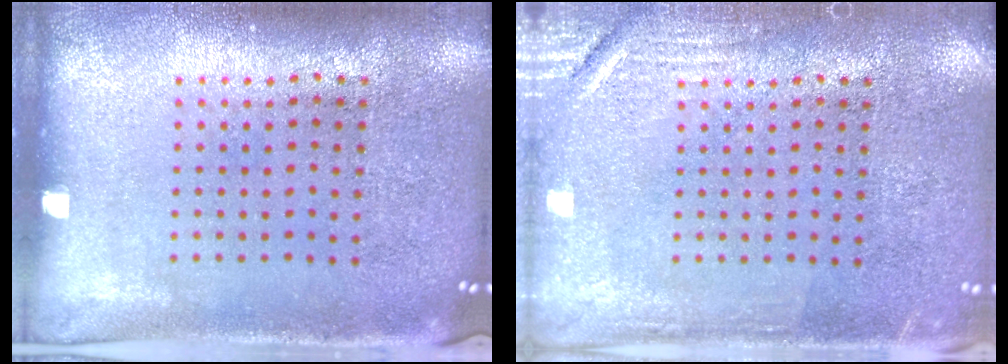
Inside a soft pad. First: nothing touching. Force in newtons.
{"total": 2.5, "press": 2.5, "slide": 0.4}